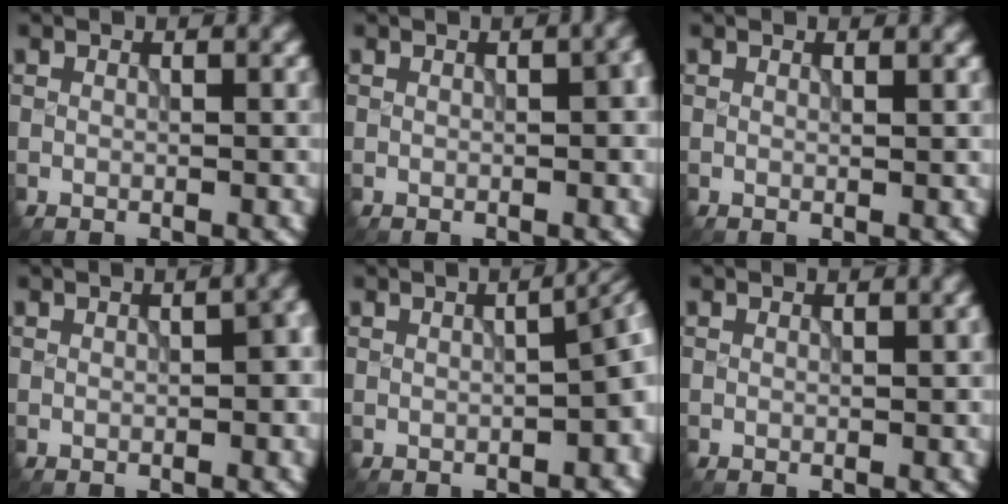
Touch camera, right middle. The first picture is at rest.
{"total": 2.3, "force": [-0.1, 1.0, 2.1], "torque": [-0.021, 0.001, 0.009]}
{"total": 0.5, "force": [0.5, -0.1, 0.2], "torque": [0.000, 0.002, 0.006]}
{"total": 3.7, "force": [-0.2, 1.7, 3.3], "torque": [-0.026, 0.001, 0.008]}
{"total": 6.3, "force": [-0.8, 2.4, 5.8], "torque": [-0.048, -0.006, -0.006]}
{"total": 0.6, "force": [0.0, 0.2, 0.6], "torque": [-0.007, 0.000, 0.003]}